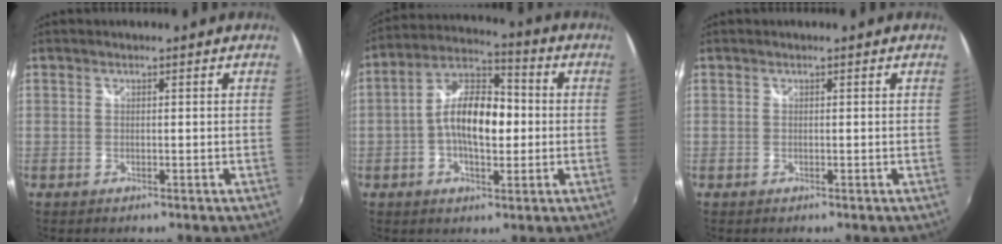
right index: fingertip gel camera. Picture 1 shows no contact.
{"total": 11.9, "force": [-1.0, 5.7, 10.4], "torque": [-0.194, 0.022, -0.022]}
{"total": 0.0}